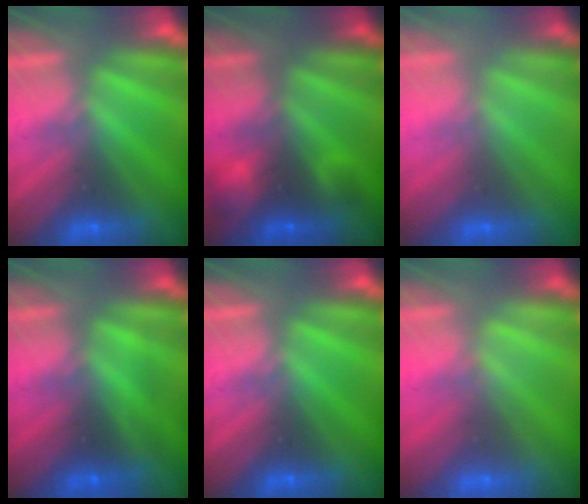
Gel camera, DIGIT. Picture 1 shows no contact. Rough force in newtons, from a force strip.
{"total": 2.3}
{"total": 2.7}
{"total": 1.7}
{"total": 0.0}
{"total": 1.8}